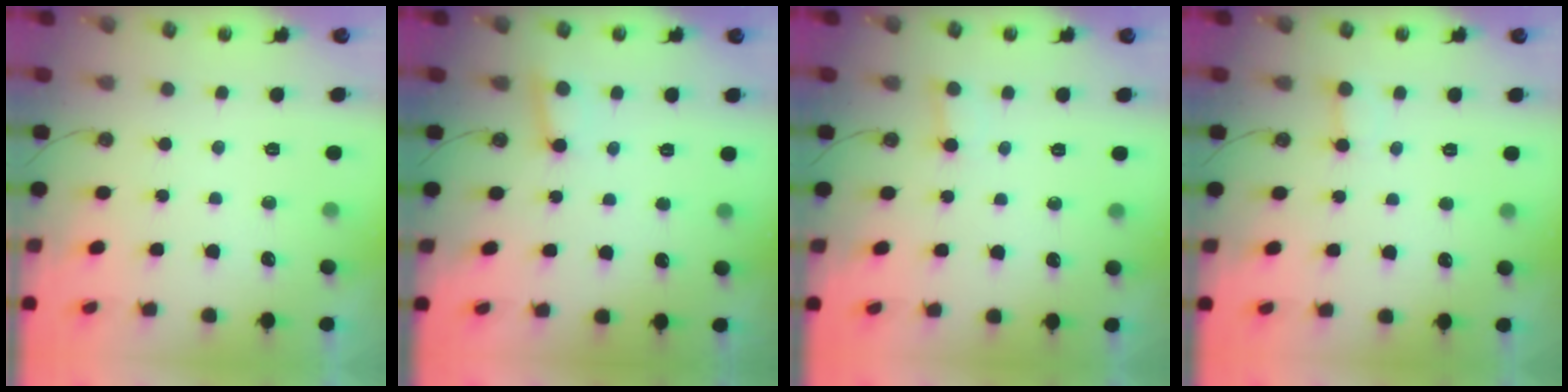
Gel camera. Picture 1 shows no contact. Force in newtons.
{"total": 3.4, "press": 3.4, "slide": 0.3}
{"total": 2.7, "press": 2.7, "slide": 0.2}
{"total": 2.8, "press": 2.8, "slide": 0.4}